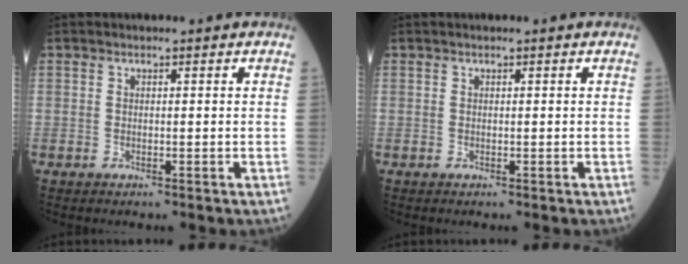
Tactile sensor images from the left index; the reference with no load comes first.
{"total": 0.0}